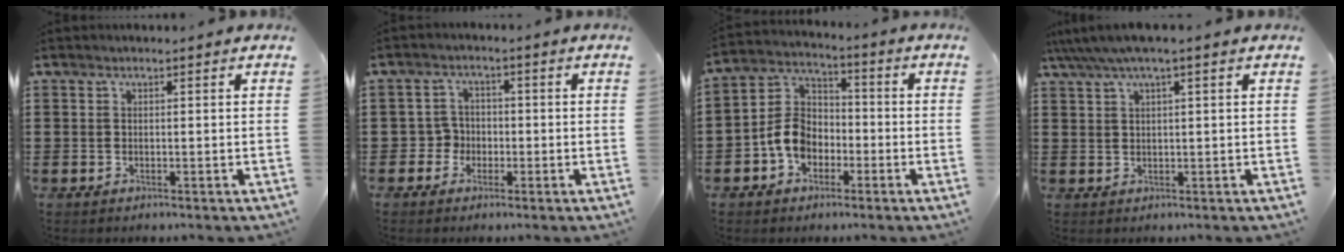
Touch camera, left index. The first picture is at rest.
{"total": 3.2, "force": [-1.5, 2.8, 0.7], "torque": [-0.026, 0.006, -0.035]}
{"total": 7.4, "force": [-2.9, 5.5, 4.0], "torque": [-0.110, 0.010, -0.065]}
{"total": 2.7, "force": [1.2, 0.1, 2.4], "torque": [-0.047, 0.000, 0.020]}